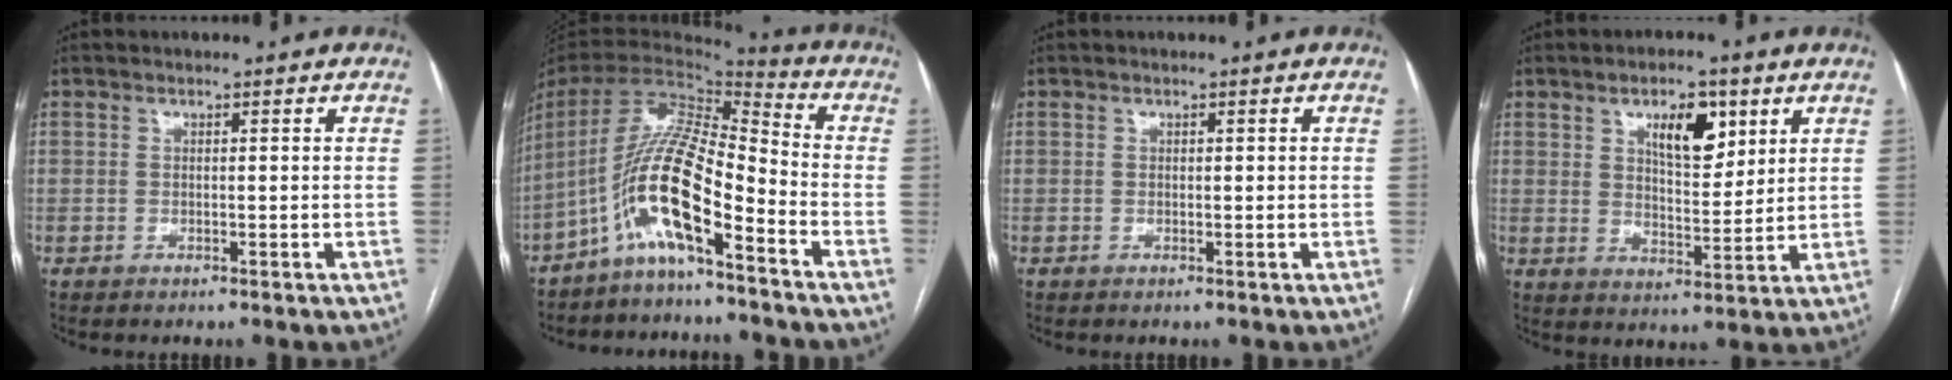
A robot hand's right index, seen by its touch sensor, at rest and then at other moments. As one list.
[{"total": 13.4, "force": [-7.0, 2.4, 11.2], "torque": [-0.222, 0.013, -0.129]}, {"total": 0.7, "force": [0.2, 0.3, 0.6], "torque": [-0.006, 0.002, 0.004]}, {"total": 8.4, "force": [4.1, 3.4, 6.4], "torque": [-0.103, 0.003, 0.071]}]